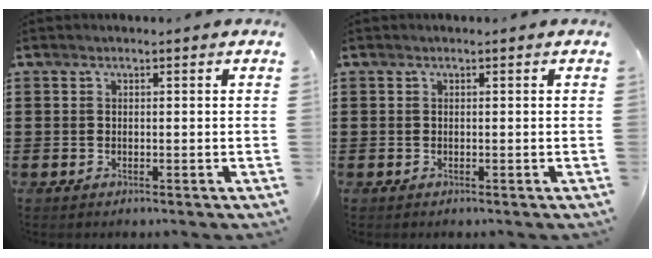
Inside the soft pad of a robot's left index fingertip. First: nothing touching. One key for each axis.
{"total": 0.0}